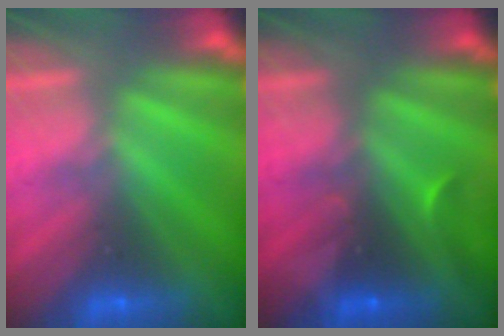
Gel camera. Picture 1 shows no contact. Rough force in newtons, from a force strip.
{"total": 3.5}